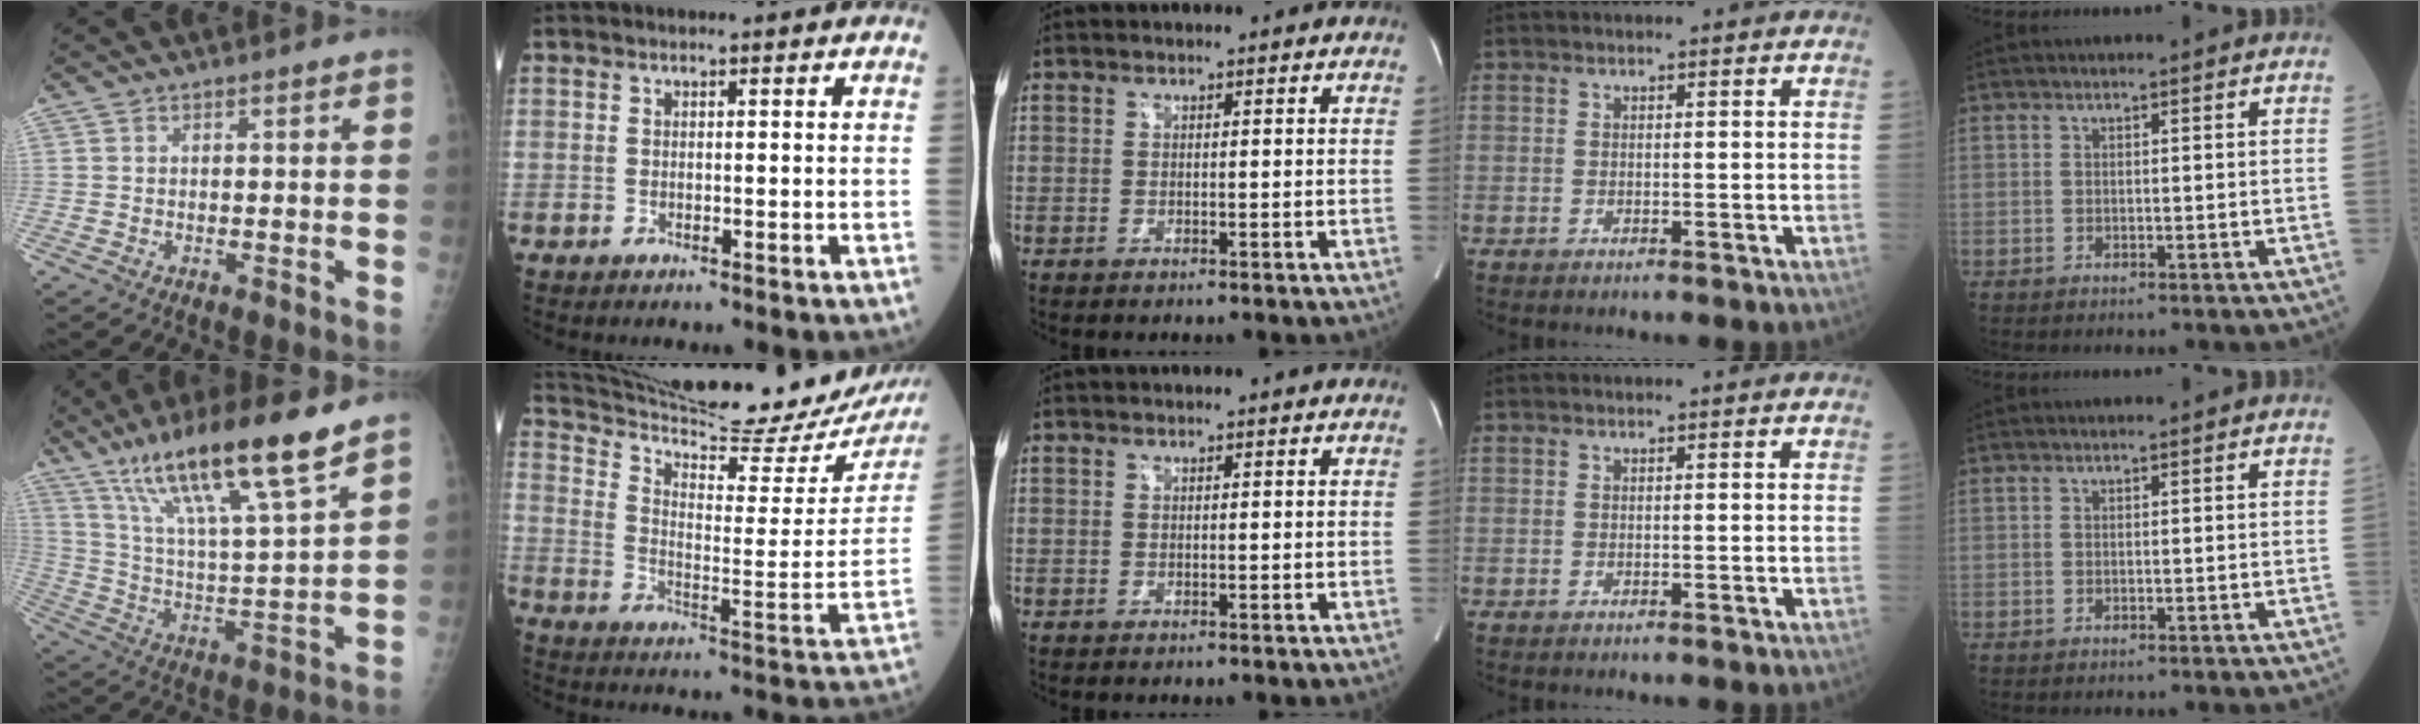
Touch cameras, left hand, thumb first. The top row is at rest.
{"thumb": {"total": 19.5, "force": [13.4, 1.6, 14.1], "torque": [-0.233, -0.058, 0.239]}, "index": {"total": 26.5, "force": [24.4, 2.3, 10.2], "torque": [-0.173, -0.085, 0.332]}}